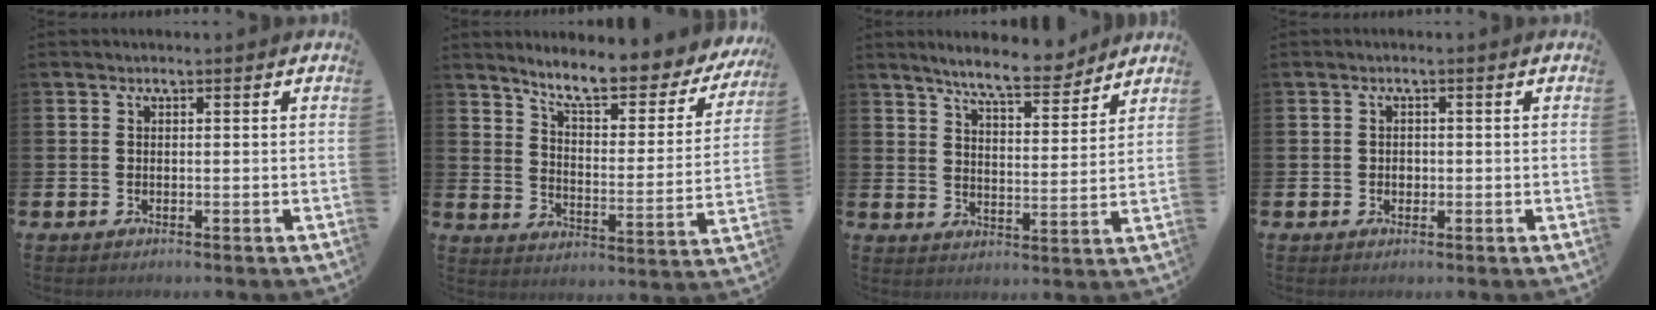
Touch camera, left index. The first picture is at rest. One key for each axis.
{"total": 7.8, "fx": 7.0, "fy": 1.2, "fz": 3.3, "tx": -0.093, "ty": -0.052, "tz": 0.116}
{"total": 8.1, "fx": 7.5, "fy": 1.2, "fz": 3.0, "tx": -0.067, "ty": -0.038, "tz": 0.131}
{"total": 1.0, "fx": 0.0, "fy": 0.9, "fz": 0.5, "tx": 0.001, "ty": 0.004, "tz": -0.005}